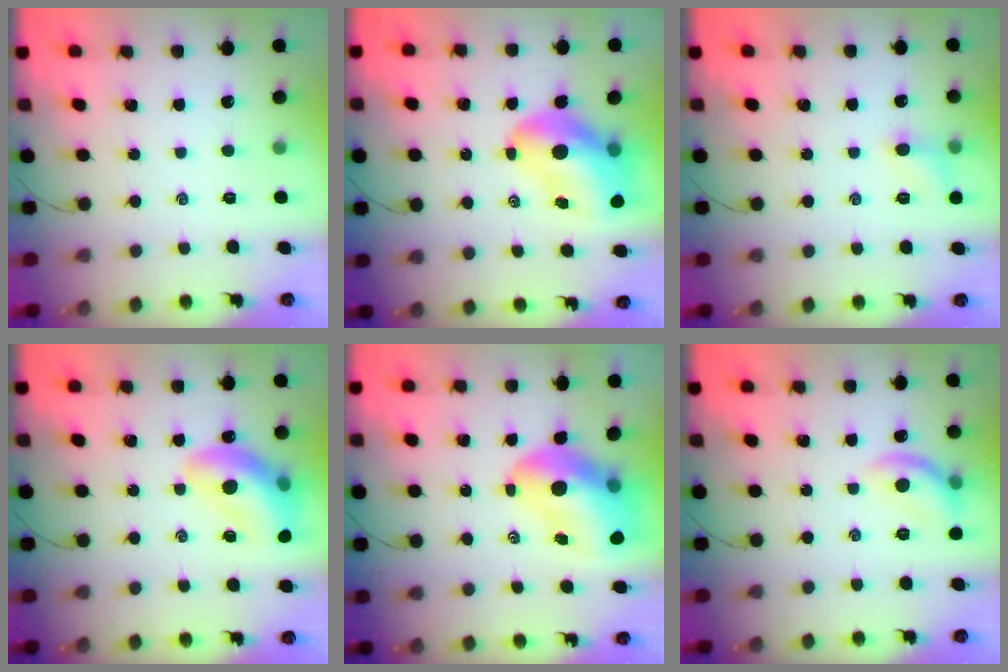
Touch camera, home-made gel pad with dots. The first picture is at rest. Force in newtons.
{"total": 14.3, "press": 13.7, "slide": 4.1}
{"total": 6.1, "press": 6.0, "slide": 1.5}
{"total": 18.0, "press": 17.5, "slide": 4.3}
{"total": 14.5, "press": 13.9, "slide": 4.1}
{"total": 10.4, "press": 10.4, "slide": 0.0}